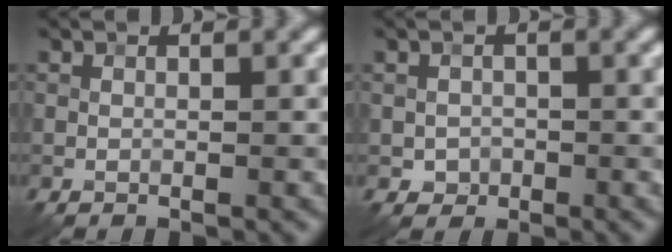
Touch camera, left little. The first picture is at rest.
{"total": 1.4, "force": [-0.4, 1.3, 0.3], "torque": [0.003, -0.002, -0.009]}